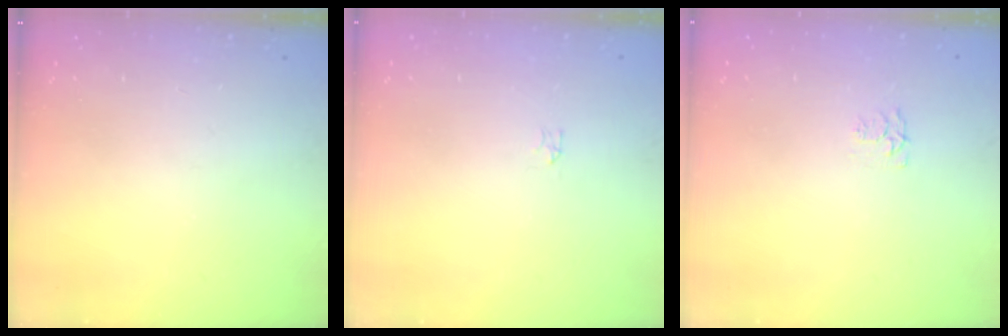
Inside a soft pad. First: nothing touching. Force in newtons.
{"total": 0.0}
{"total": 4.5, "press": 4.4, "slide": 0.6}